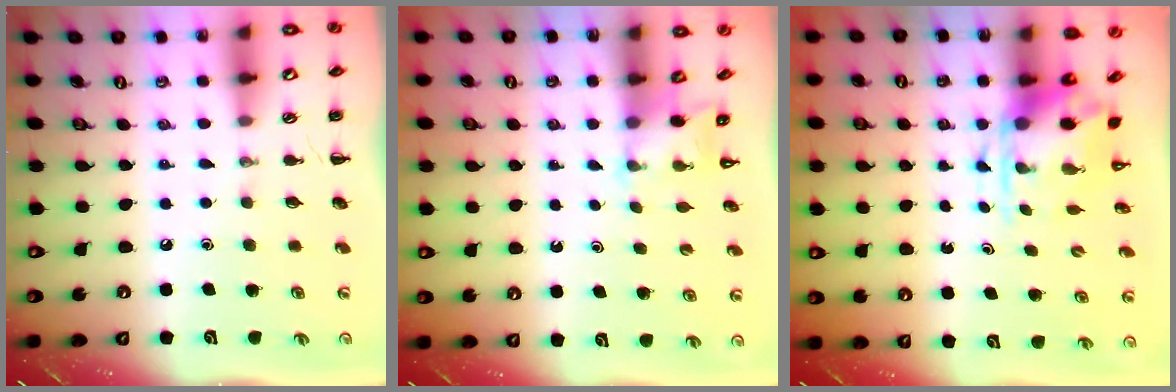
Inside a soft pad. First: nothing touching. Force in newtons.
{"total": 2.7, "press": 2.6, "slide": 0.9}
{"total": 3.7, "press": 3.6, "slide": 0.9}